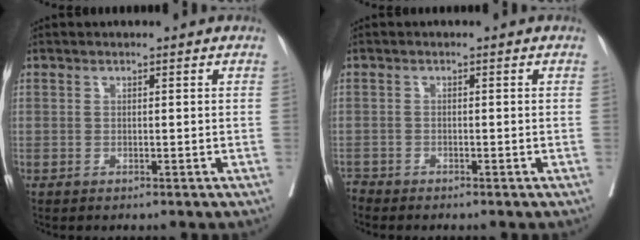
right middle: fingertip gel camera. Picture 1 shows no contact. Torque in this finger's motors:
{"motor_torque": [-0.10, 0.11, 0.01, -0.02]}